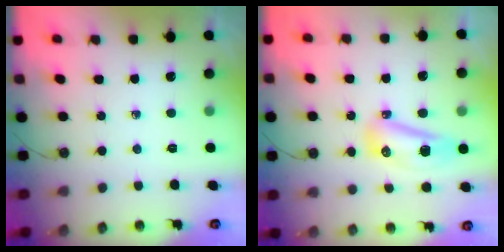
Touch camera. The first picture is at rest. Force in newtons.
{"total": 10.0, "press": 9.9, "slide": 0.9}